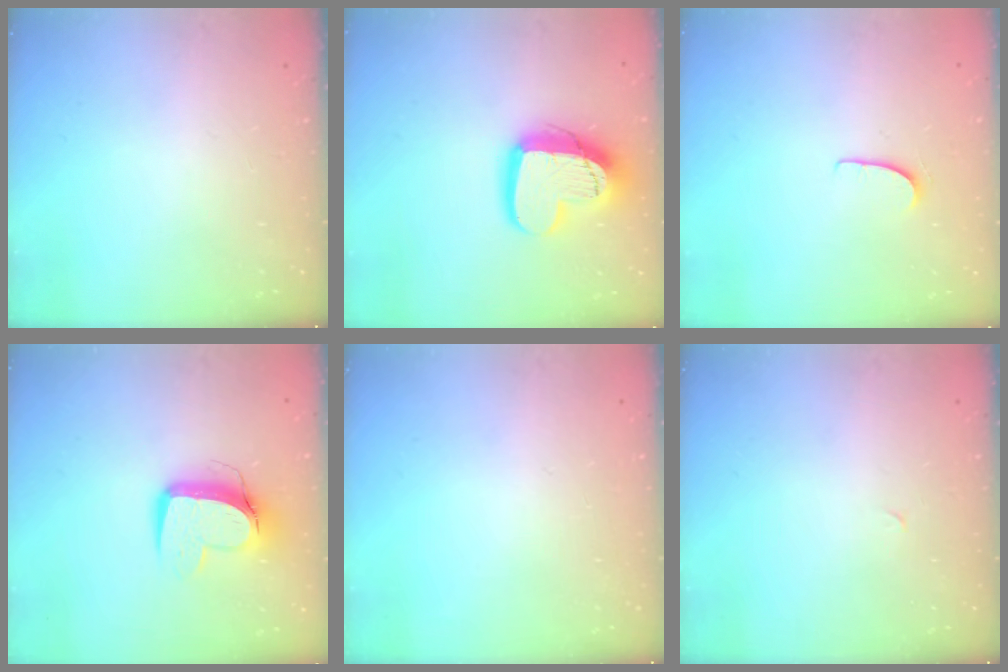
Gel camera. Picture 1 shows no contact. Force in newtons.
{"total": 16.2, "press": 16.1, "slide": 1.3}
{"total": 5.1, "press": 5.1, "slide": 0.4}
{"total": 10.8, "press": 10.7, "slide": 1.1}
{"total": 0.0}
{"total": 0.0}